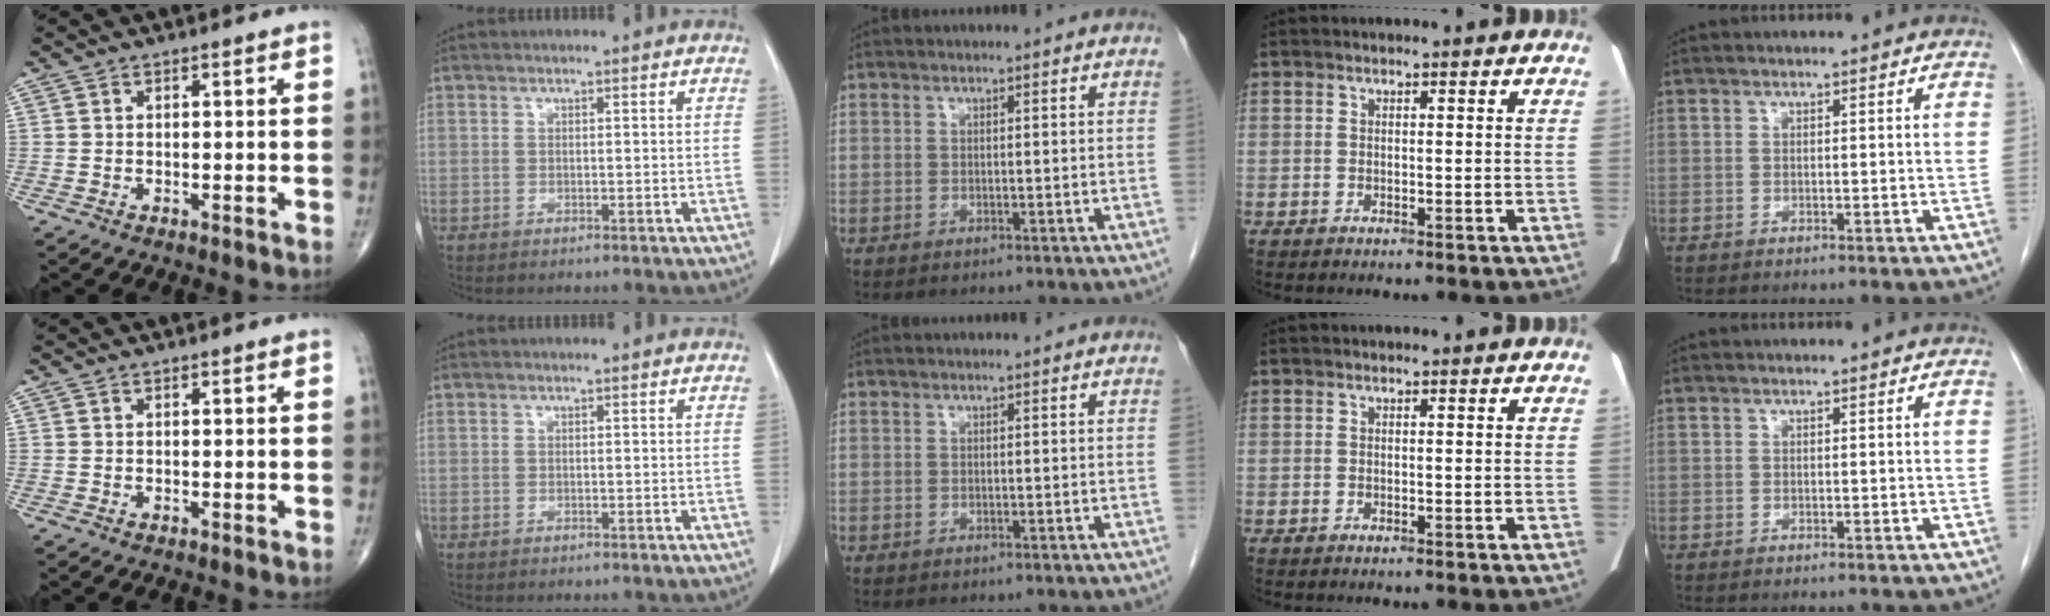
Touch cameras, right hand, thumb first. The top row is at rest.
{}